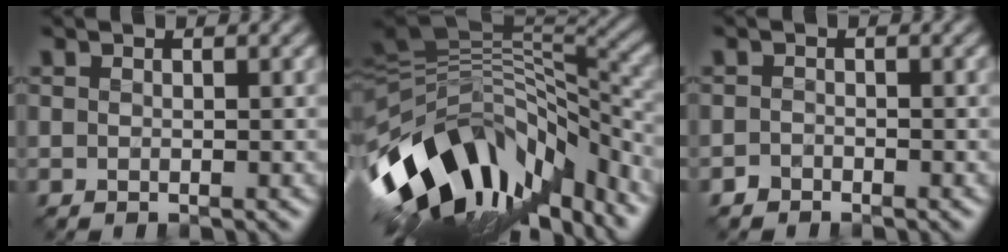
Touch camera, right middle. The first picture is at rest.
{"total": 14.4, "force": [-5.9, 7.6, 10.8], "torque": [-0.199, 0.011, -0.102]}
{"total": 0.8, "force": [-0.8, 0.3, -0.1], "torque": [0.005, 0.002, -0.014]}